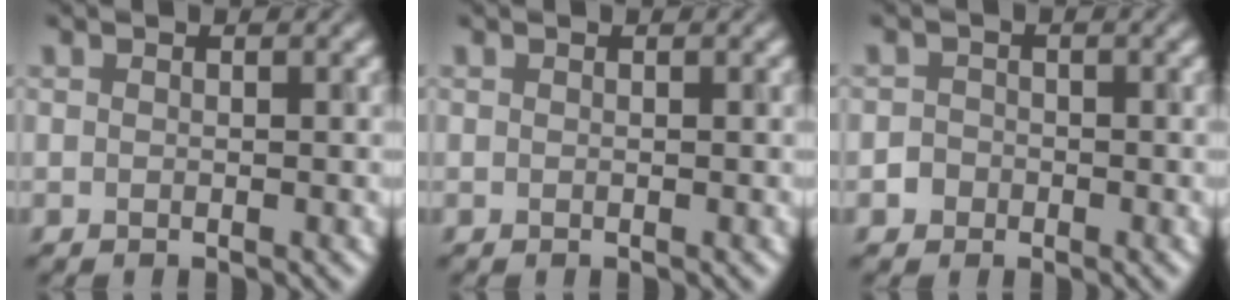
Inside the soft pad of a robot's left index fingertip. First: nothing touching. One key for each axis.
{"total": 0.0}
{"total": 1.7, "fx": -0.7, "fy": 1.5, "fz": 0.3, "tx": 0.013, "ty": 0.006, "tz": -0.021}